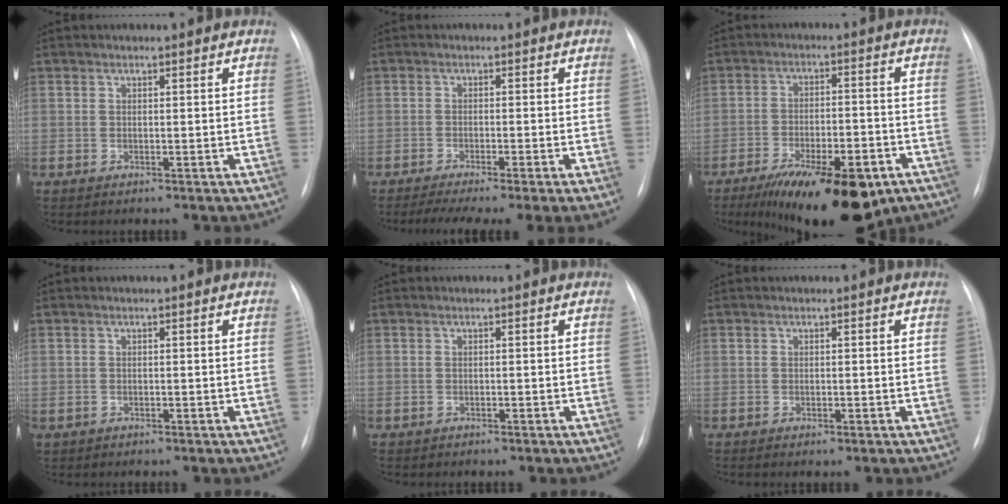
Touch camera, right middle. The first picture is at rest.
{"total": 10.0, "force": [-7.1, 0.5, 7.0], "torque": [-0.104, -0.018, -0.111]}
{"total": 17.3, "force": [-11.0, 6.1, 12.0], "torque": [-0.150, -0.005, -0.164]}
{"total": 0.5, "force": [-0.2, 0.5, 0.1], "torque": [-0.004, 0.002, 0.000]}
{"total": 0.5, "force": [-0.3, 0.4, 0.0], "torque": [-0.007, 0.003, -0.004]}
{"total": 0.5, "force": [-0.3, 0.2, 0.4], "torque": [-0.007, -0.001, -0.002]}